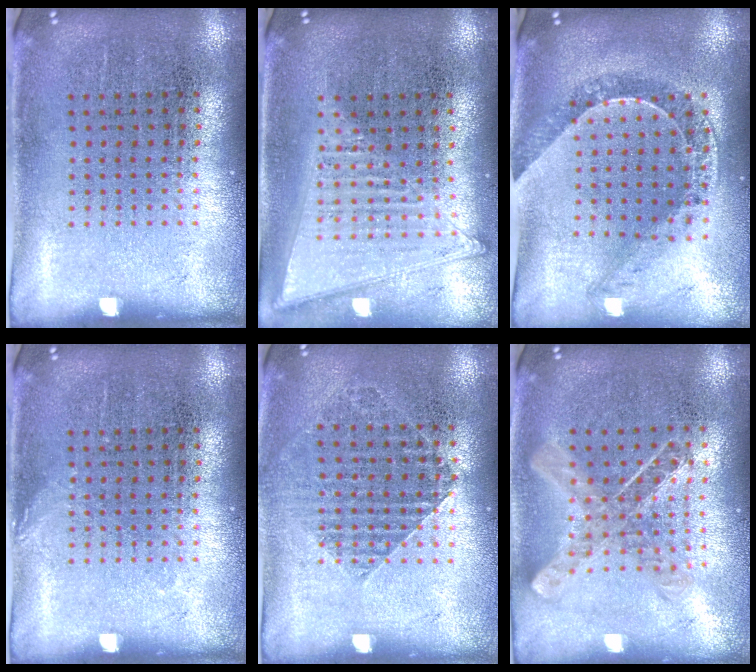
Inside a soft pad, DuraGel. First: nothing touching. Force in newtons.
{"total": 1.4, "press": 1.3, "slide": 0.3}
{"total": 0.7, "press": 0.7, "slide": 0.1}
{"total": 0.6, "press": 0.5, "slide": 0.1}
{"total": 1.2, "press": 1.2, "slide": 0.4}
{"total": 1.0, "press": 1.0, "slide": 0.1}